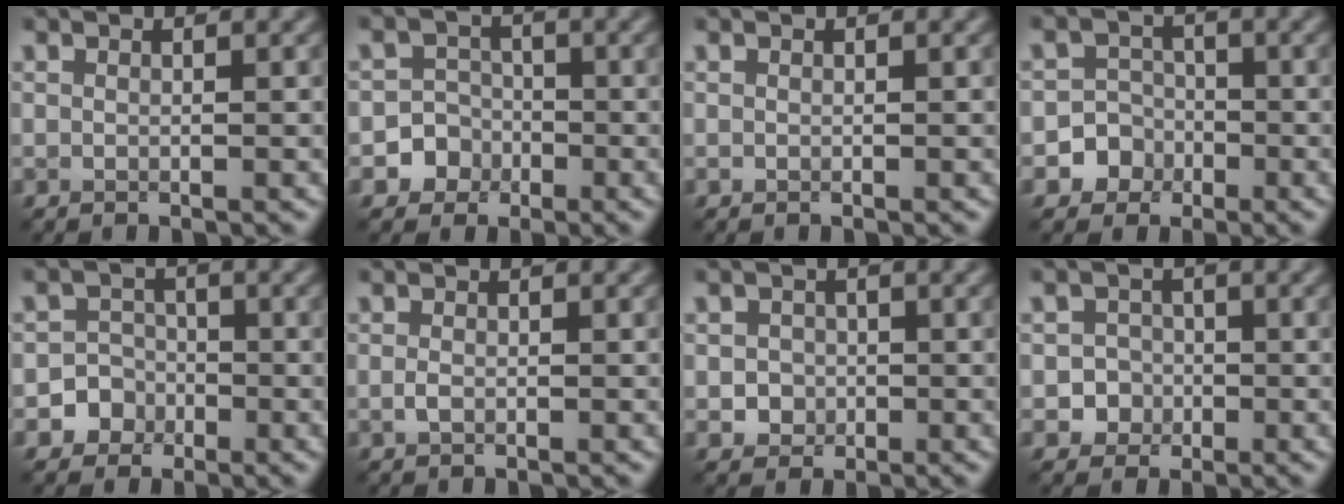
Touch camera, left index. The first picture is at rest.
{"total": 4.1, "force": [-1.8, 3.7, 0.2], "torque": [0.034, 0.002, -0.047]}
{"total": 0.0}
{"total": 4.3, "force": [-1.9, 3.8, 0.2], "torque": [0.035, 0.002, -0.052]}
{"total": 3.7, "force": [-1.7, 3.2, 0.2], "torque": [0.038, 0.003, -0.042]}
{"total": 0.8, "force": [-0.2, 0.5, 0.6], "torque": [-0.013, -0.001, -0.005]}
{"total": 1.8, "force": [-0.3, 1.7, 0.5], "torque": [0.010, -0.004, -0.006]}
{"total": 2.8, "force": [-1.0, 2.6, 0.3], "torque": [0.023, 0.002, -0.025]}